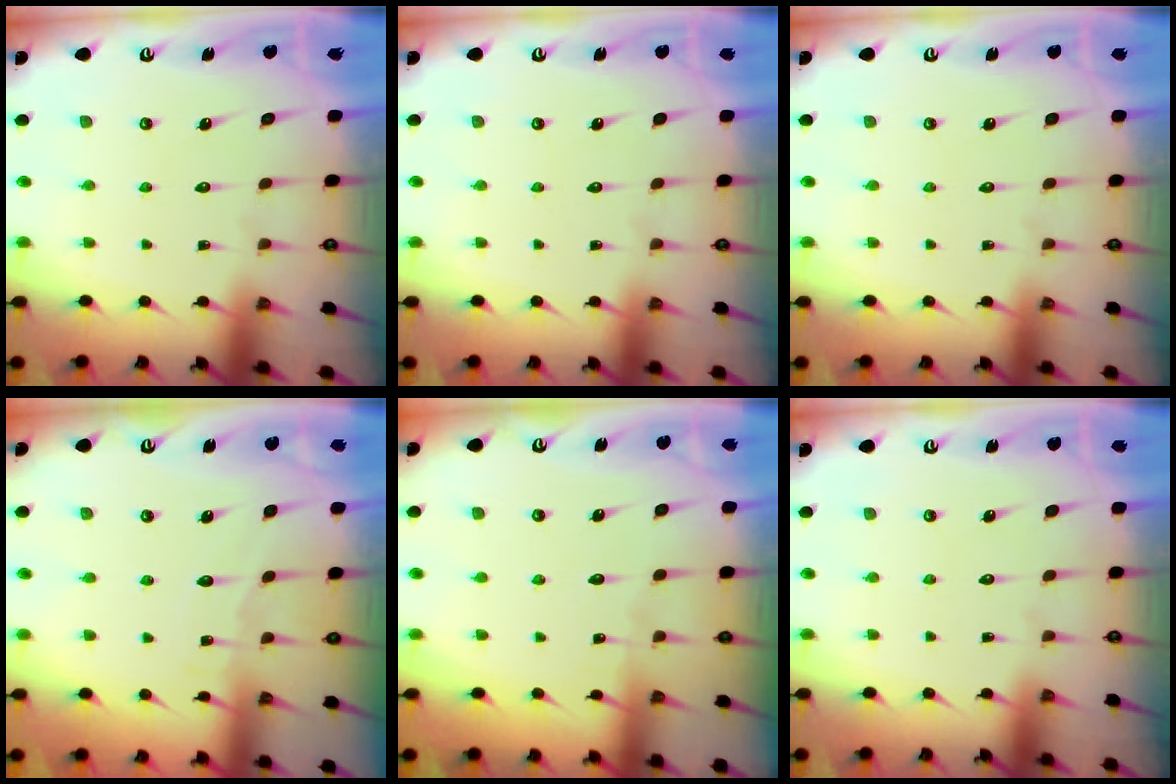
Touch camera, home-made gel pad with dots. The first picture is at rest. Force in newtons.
{"total": 0.0}
{"total": 0.0}
{"total": 4.5, "press": 4.5, "slide": 0.2}
{"total": 2.3, "press": 2.3, "slide": 0.3}
{"total": 0.0}